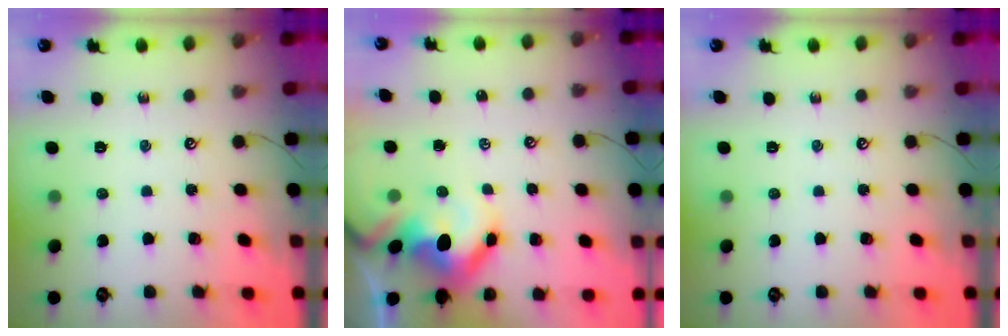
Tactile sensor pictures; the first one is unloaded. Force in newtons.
{"total": 11.1, "press": 11.1, "slide": 1.2}
{"total": 0.0}